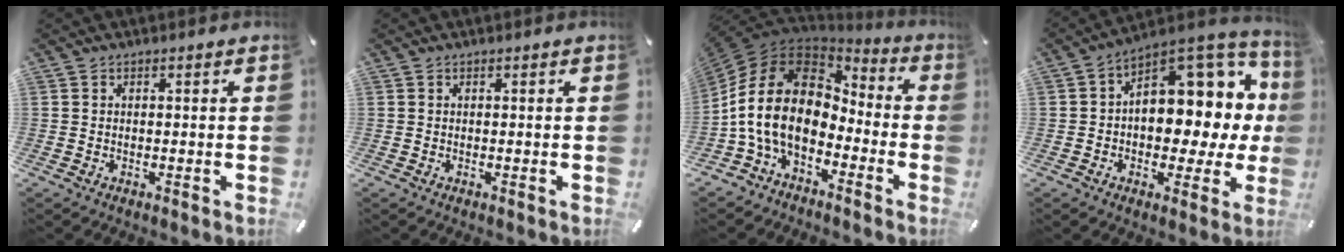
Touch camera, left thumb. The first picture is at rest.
{"total": 0.0}
{"total": 17.3, "force": [-3.2, 11.6, 12.4], "torque": [-0.268, 0.028, -0.060]}
{"total": 13.5, "force": [3.9, 9.3, 8.9], "torque": [-0.098, -0.052, 0.069]}